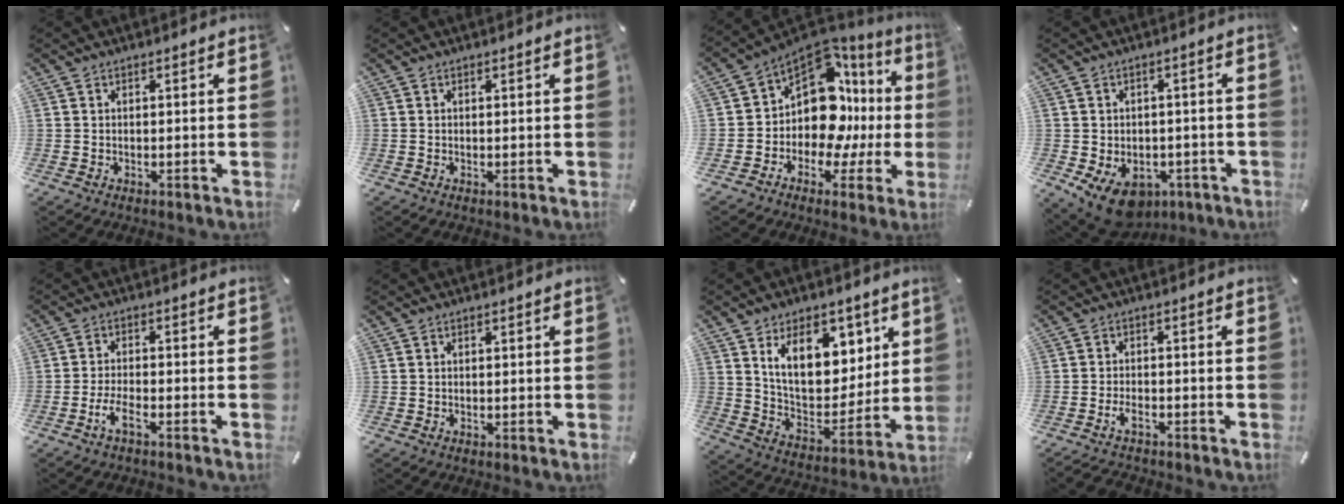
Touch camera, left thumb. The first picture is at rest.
{"total": 0.0}
{"total": 14.9, "force": [2.1, 10.3, 10.6], "torque": [-0.185, -0.044, 0.030]}
{"total": 9.4, "force": [-5.1, 6.2, 5.0], "torque": [-0.091, 0.027, -0.088]}
{"total": 4.7, "force": [-3.0, 1.3, 3.4], "torque": [-0.081, 0.003, -0.059]}
{"total": 0.0}
{"total": 15.7, "force": [8.4, 9.8, 8.9], "torque": [-0.137, -0.040, 0.153]}
{"total": 3.6, "force": [-2.6, 1.5, 2.0], "torque": [-0.038, 0.012, -0.050]}